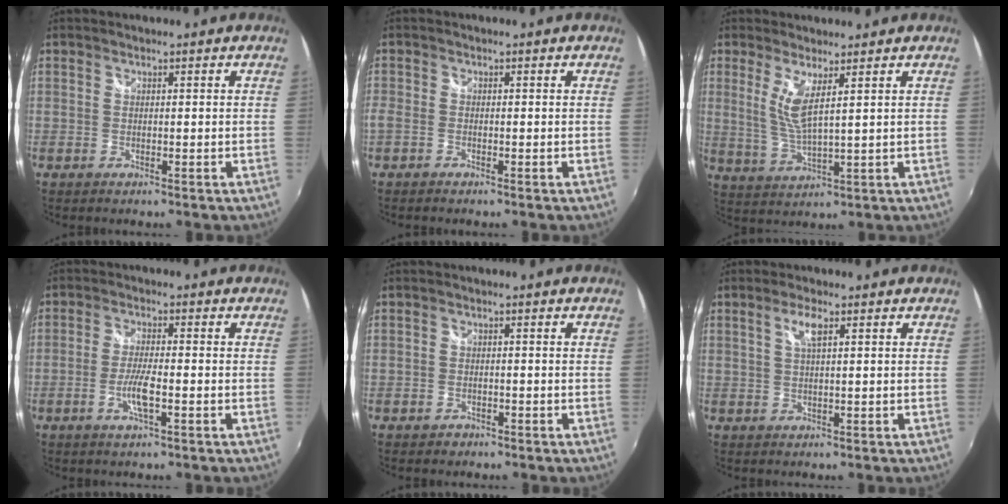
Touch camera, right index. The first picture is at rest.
{"total": 2.0, "force": [-1.3, 1.1, 1.0], "torque": [-0.024, -0.005, -0.029]}
{"total": 5.7, "force": [2.5, 0.7, 5.1], "torque": [-0.109, -0.017, 0.051]}
{"total": 4.8, "force": [-1.8, 0.7, 4.4], "torque": [-0.090, -0.004, -0.036]}
{"total": 1.8, "force": [-1.1, 1.4, 0.4], "torque": [-0.011, -0.002, -0.016]}
{"total": 2.6, "force": [1.2, 0.5, 2.2], "torque": [-0.042, 0.003, 0.022]}